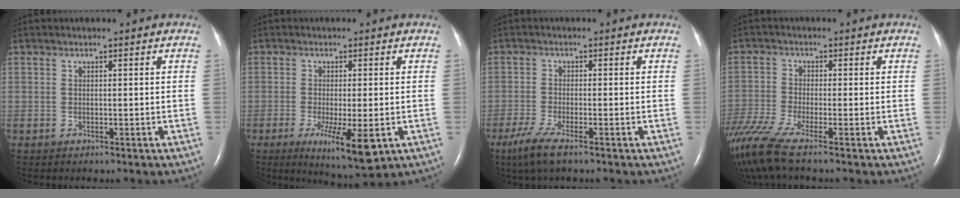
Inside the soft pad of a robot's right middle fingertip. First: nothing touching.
{"total": 7.9, "force": [-2.9, 1.4, 7.2], "torque": [-0.118, -0.022, -0.039]}
{"total": 6.1, "force": [-4.0, 0.8, 4.5], "torque": [-0.102, -0.019, -0.076]}
{"total": 8.7, "force": [-6.6, 0.0, 5.7], "torque": [-0.124, -0.026, -0.127]}